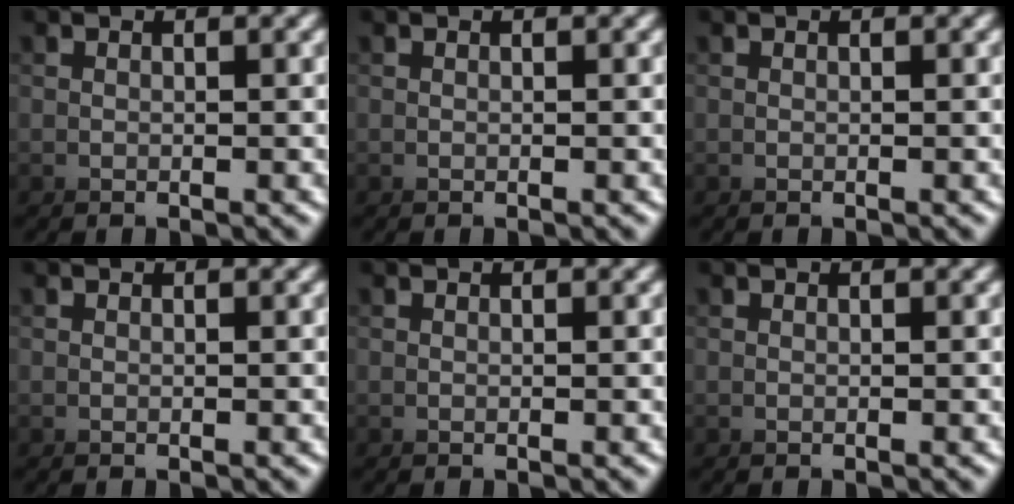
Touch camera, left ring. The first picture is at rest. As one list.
[{"total": 0.0}, {"total": 0.0}, {"total": 0.0}, {"total": 0.0}, {"total": 0.0}]